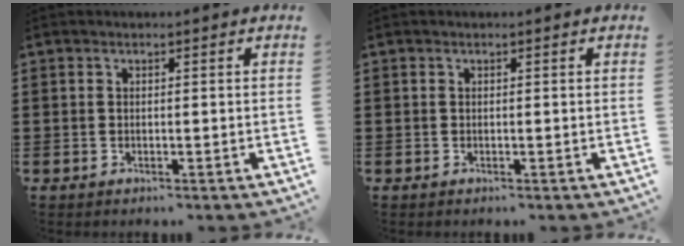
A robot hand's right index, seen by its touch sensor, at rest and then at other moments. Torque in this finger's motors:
{"motor_torque": [0.04, 0.00, 0.01, 0.00]}